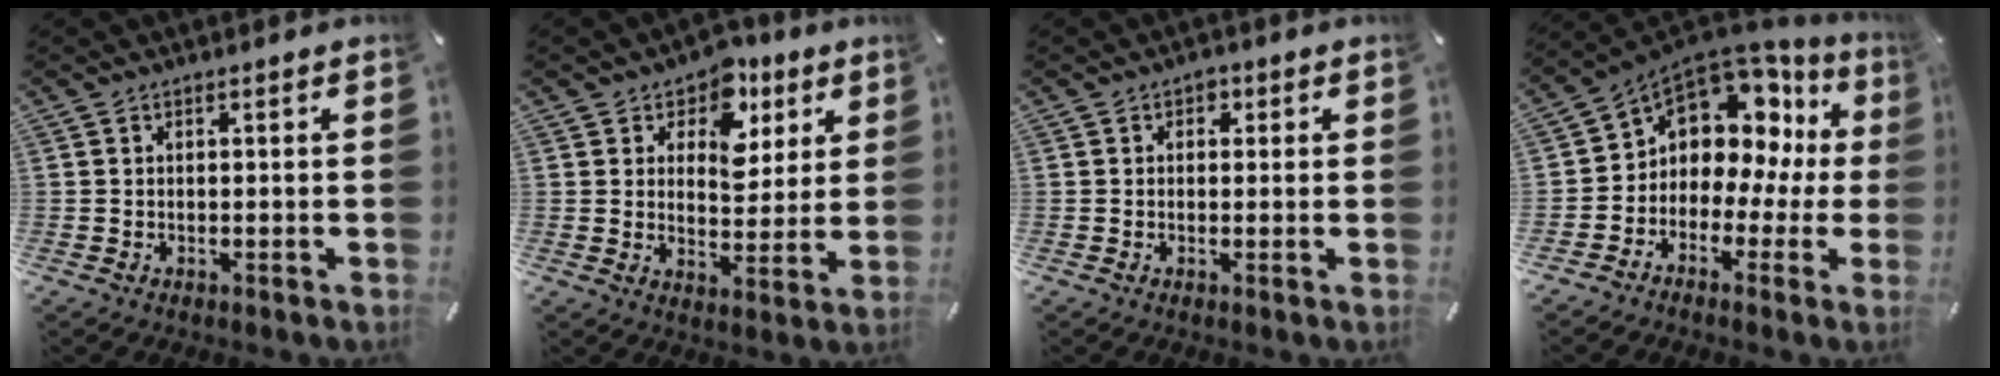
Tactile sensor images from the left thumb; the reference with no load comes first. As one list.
[{"total": 9.9, "force": [5.3, 7.1, 4.5], "torque": [-0.060, -0.036, 0.090]}, {"total": 1.8, "force": [0.2, 1.6, 0.8], "torque": [0.000, 0.001, -0.002]}, {"total": 8.9, "force": [4.6, 7.0, 3.2], "torque": [-0.054, -0.056, 0.080]}]